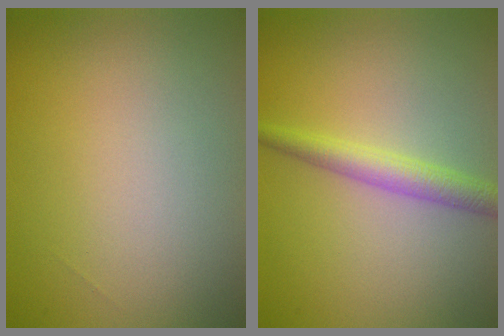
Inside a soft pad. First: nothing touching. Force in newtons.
{"total": 2.6, "press": 2.6, "slide": 0.0}